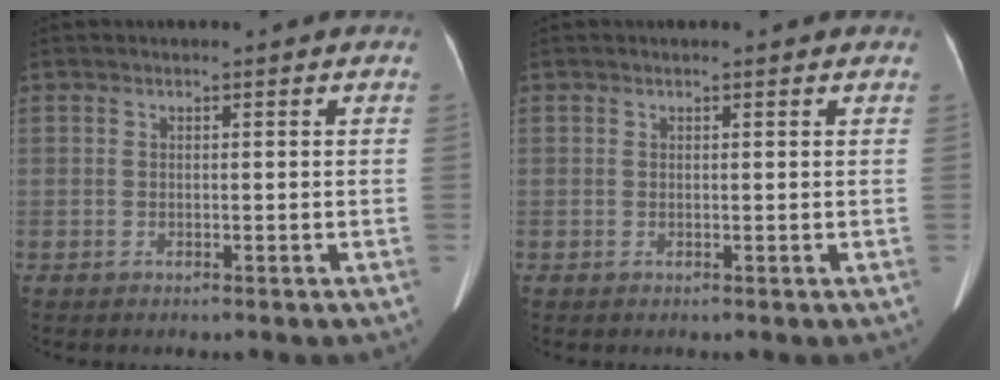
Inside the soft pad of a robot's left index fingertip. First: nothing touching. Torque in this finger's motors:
{"motor_torque": [-0.08, 0.17, -0.41, -0.21]}